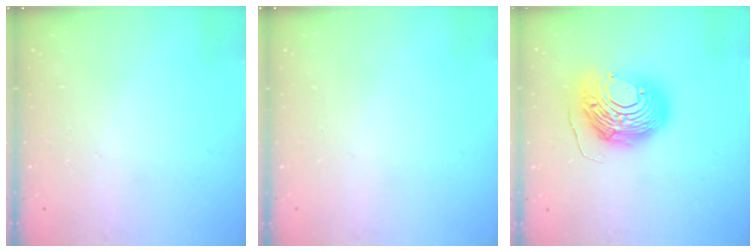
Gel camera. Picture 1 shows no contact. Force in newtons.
{"total": 0.0}
{"total": 16.2, "press": 16.2, "slide": 1.3}